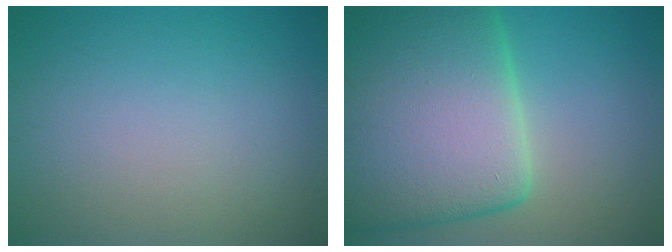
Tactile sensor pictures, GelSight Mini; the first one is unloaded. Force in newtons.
{"total": 16.2, "press": 16.1, "slide": 1.5}